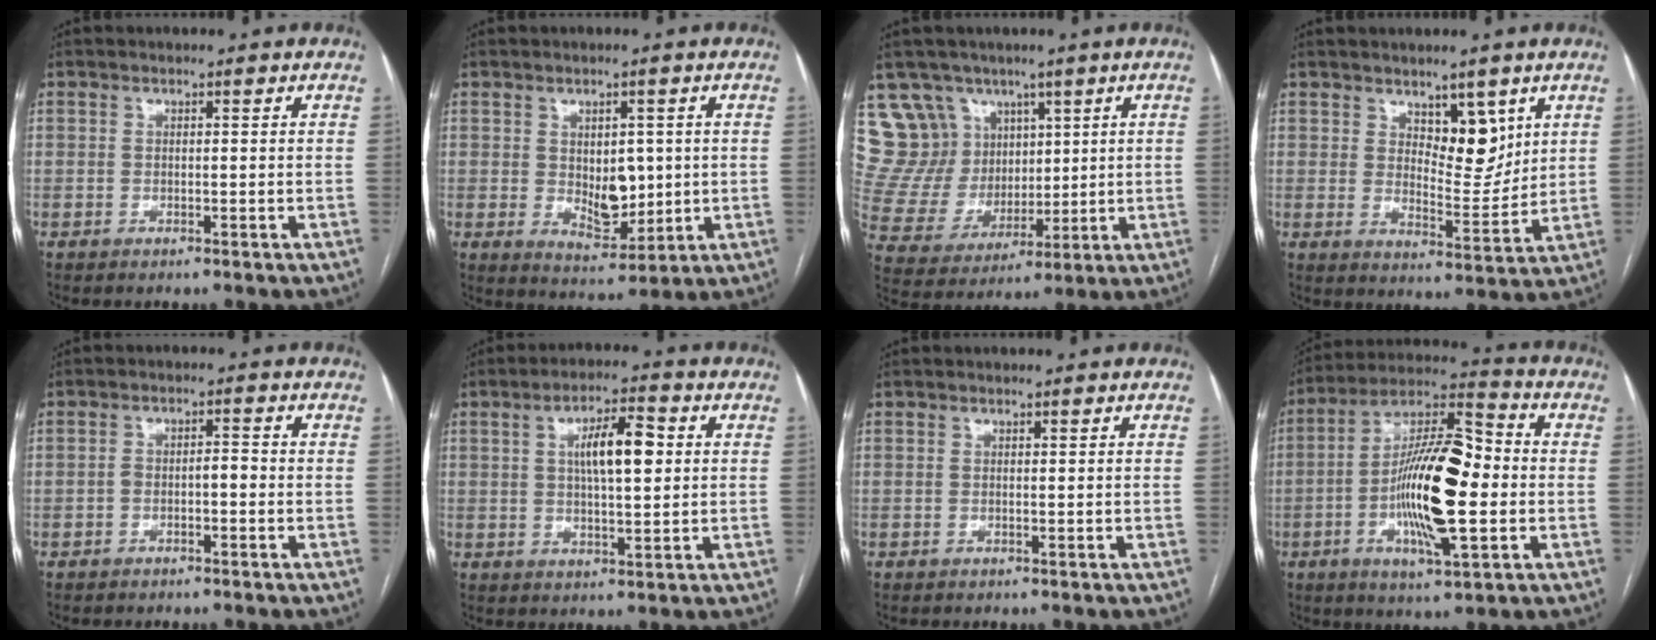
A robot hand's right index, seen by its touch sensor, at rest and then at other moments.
{"total": 6.7, "force": [0.4, 3.8, 5.5], "torque": [-0.084, -0.004, 0.022]}
{"total": 13.1, "force": [8.1, 10.0, 2.2], "torque": [-0.062, 0.046, 0.171]}
{"total": 7.0, "force": [3.8, 3.3, 4.9], "torque": [-0.068, -0.009, 0.067]}
{"total": 2.4, "force": [-0.9, 0.9, 2.1], "torque": [-0.033, 0.015, -0.012]}
{"total": 8.2, "force": [1.8, 2.3, 7.6], "torque": [-0.131, 0.013, 0.031]}
{"total": 0.0}
{"total": 17.3, "force": [-2.4, 4.2, 16.7], "torque": [-0.307, 0.011, -0.042]}